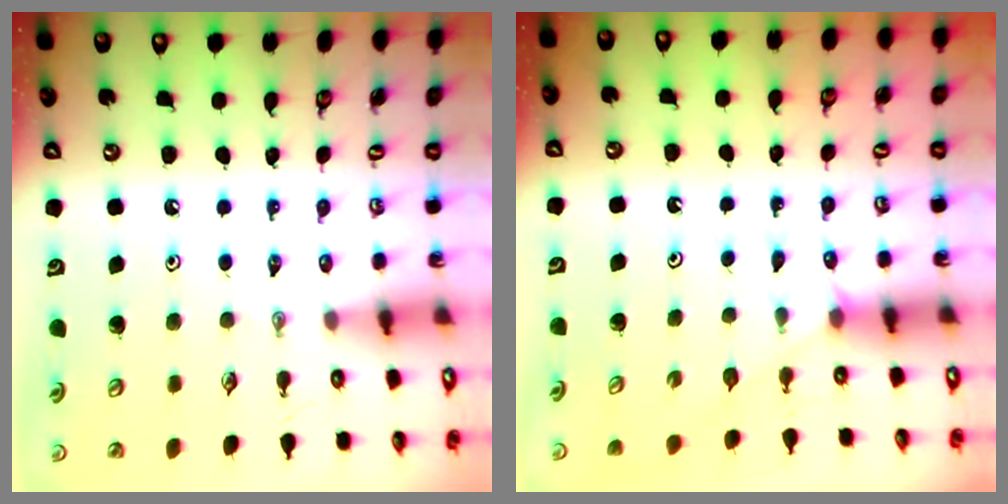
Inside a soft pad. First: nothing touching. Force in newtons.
{"total": 2.5, "press": 2.5, "slide": 0.3}